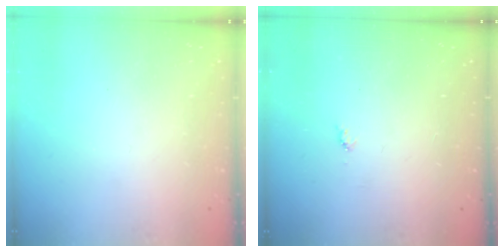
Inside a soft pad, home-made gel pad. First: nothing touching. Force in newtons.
{"total": 3.9, "press": 3.9, "slide": 0.4}